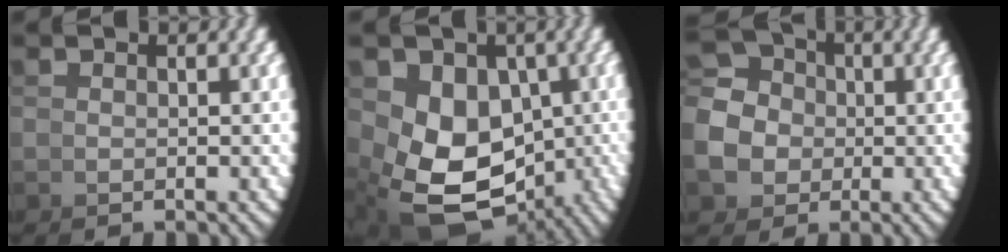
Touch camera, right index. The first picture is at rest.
{"total": 11.0, "force": [-2.8, 8.2, 6.7], "torque": [-0.151, -0.066, -0.012]}
{"total": 9.6, "force": [0.2, 8.8, 4.0], "torque": [-0.088, -0.032, 0.009]}